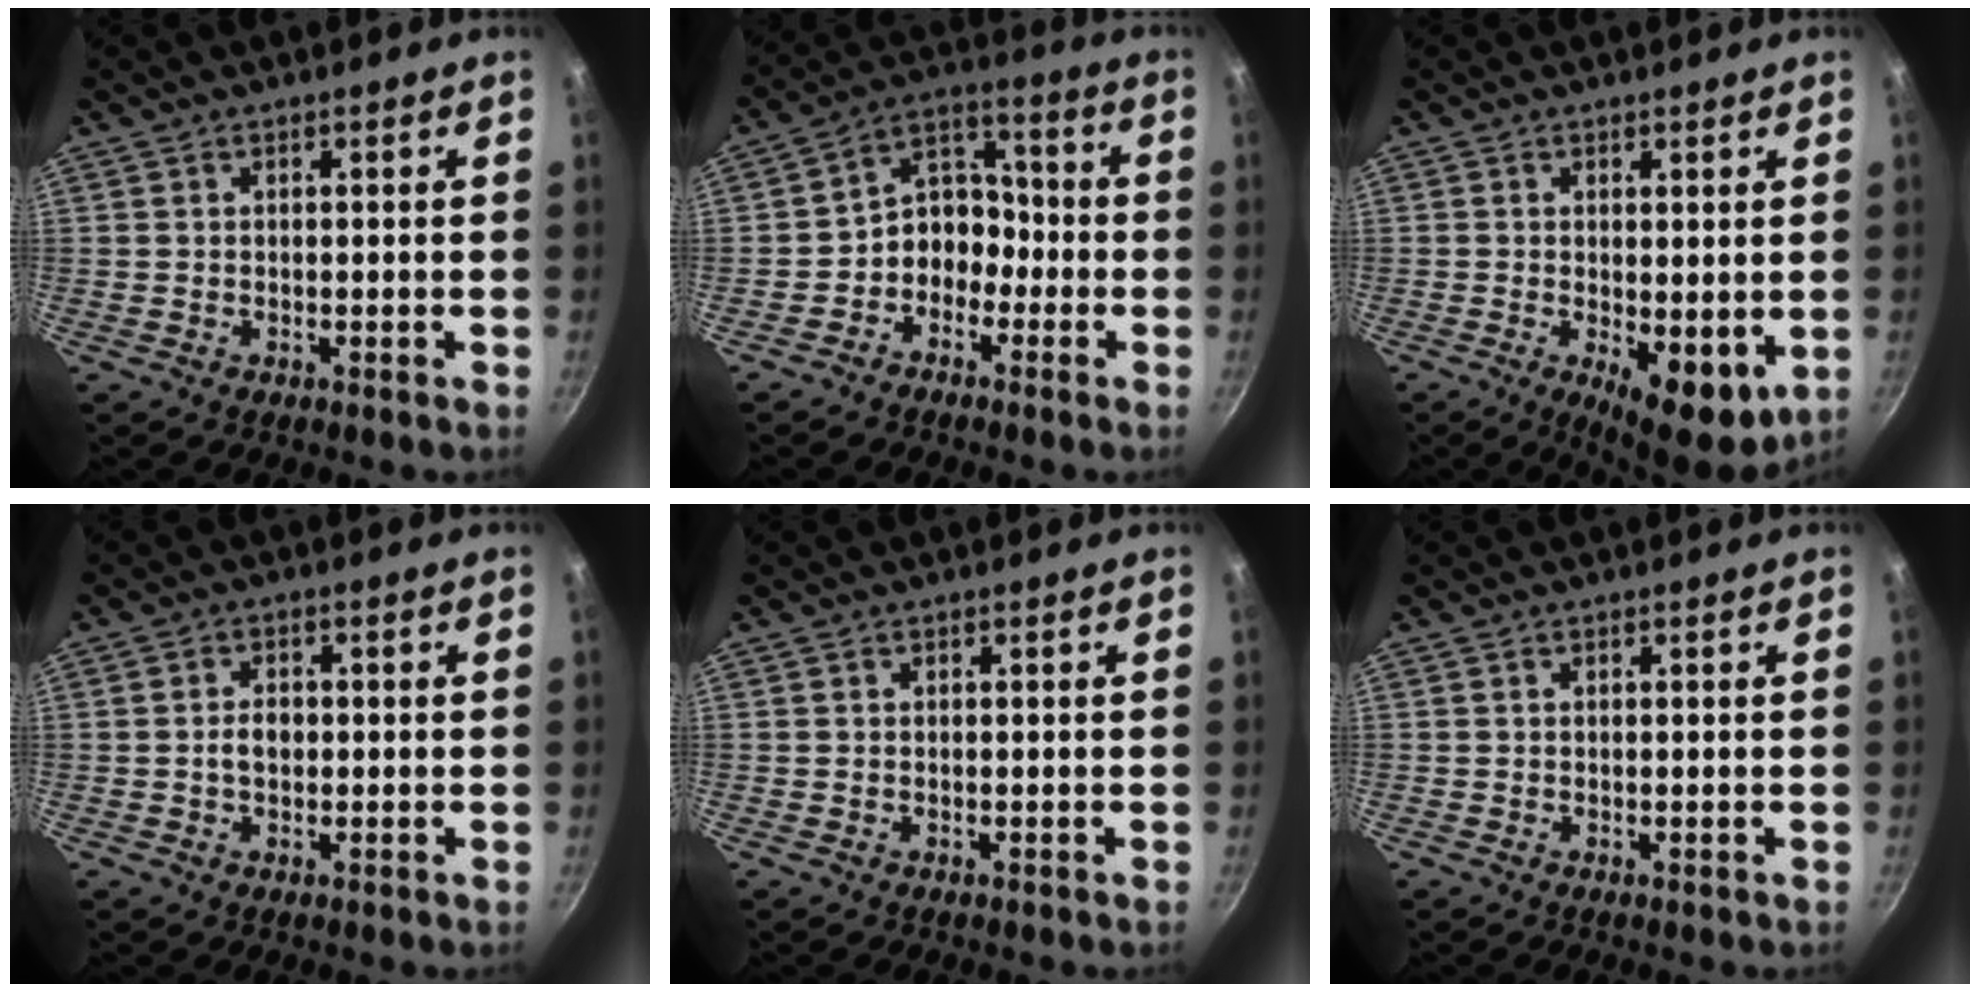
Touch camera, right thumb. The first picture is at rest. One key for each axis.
{"total": 8.4, "fx": -3.2, "fy": 6.7, "fz": 4.1, "tx": -0.018, "ty": 0.057, "tz": -0.070}
{"total": 8.6, "fx": -1.2, "fy": 3.5, "fz": 7.7, "tx": -0.093, "ty": -0.017, "tz": -0.005}
{"total": 3.0, "fx": -0.3, "fy": 2.1, "fz": 2.1, "tx": -0.023, "ty": 0.009, "tz": -0.006}
{"total": 0.0}
{"total": 0.0}